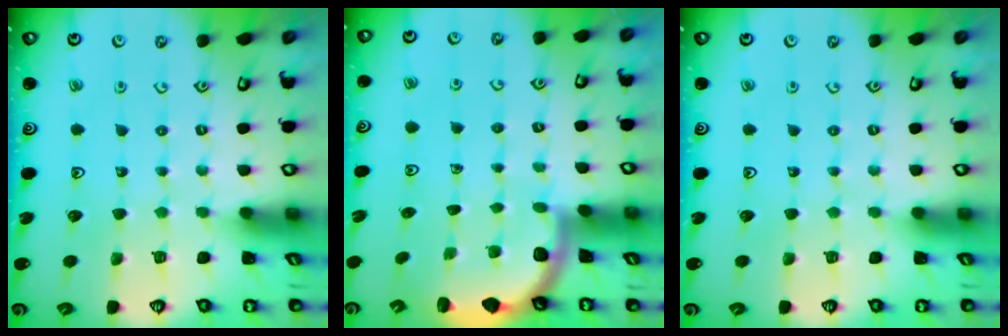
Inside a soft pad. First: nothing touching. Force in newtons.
{"total": 2.6, "press": 2.6, "slide": 0.4}
{"total": 0.0}